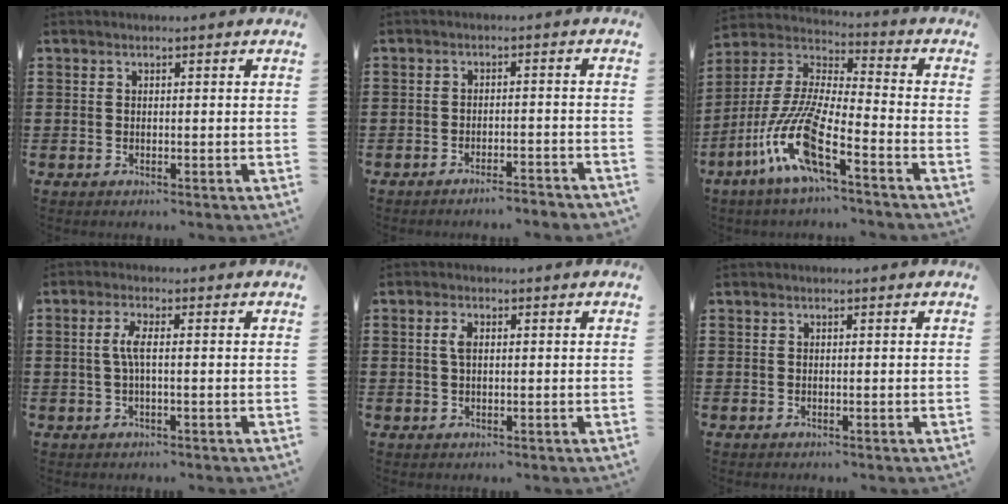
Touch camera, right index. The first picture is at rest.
{"total": 2.7, "force": [-2.6, -0.2, 0.6], "torque": [-0.014, -0.002, -0.053]}
{"total": 12.4, "force": [-7.7, 1.3, 9.6], "torque": [-0.233, -0.025, -0.158]}
{"total": 3.0, "force": [-0.2, 0.5, 3.0], "torque": [-0.063, -0.001, -0.008]}
{"total": 2.2, "force": [0.4, 1.0, 1.9], "torque": [-0.040, 0.007, 0.005]}
{"total": 0.0}